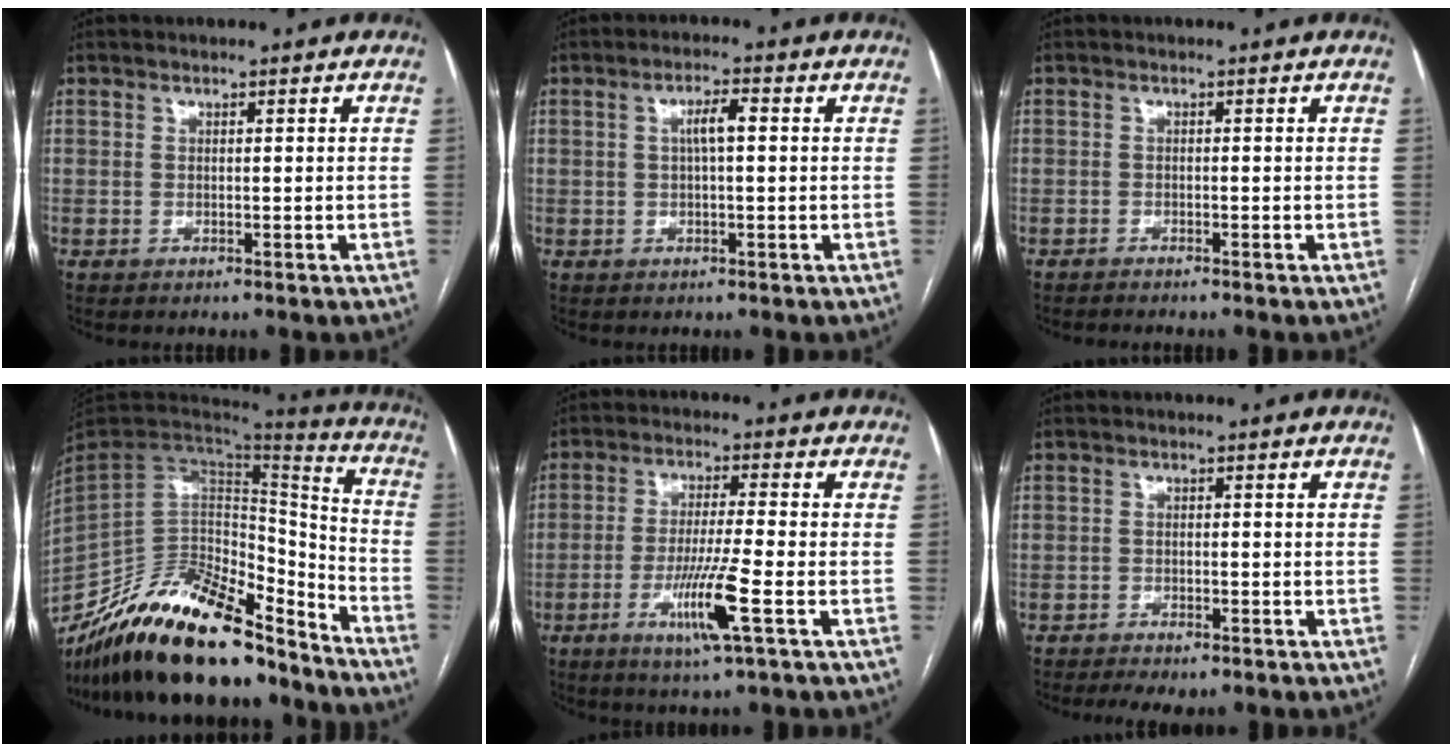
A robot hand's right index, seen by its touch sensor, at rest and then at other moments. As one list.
[{"total": 3.4, "force": [0.4, 0.9, 3.3], "torque": [-0.060, 0.013, 0.007]}, {"total": 2.4, "force": [-2.2, 0.5, 0.8], "torque": [-0.015, -0.005, -0.027]}, {"total": 31.1, "force": [-23.8, 9.9, 17.5], "torque": [-0.336, -0.031, -0.390]}, {"total": 9.1, "force": [-3.8, -0.4, 8.3], "torque": [-0.158, -0.016, -0.068]}, {"total": 5.1, "force": [-3.7, 2.3, 2.7], "torque": [-0.043, -0.005, -0.051]}]